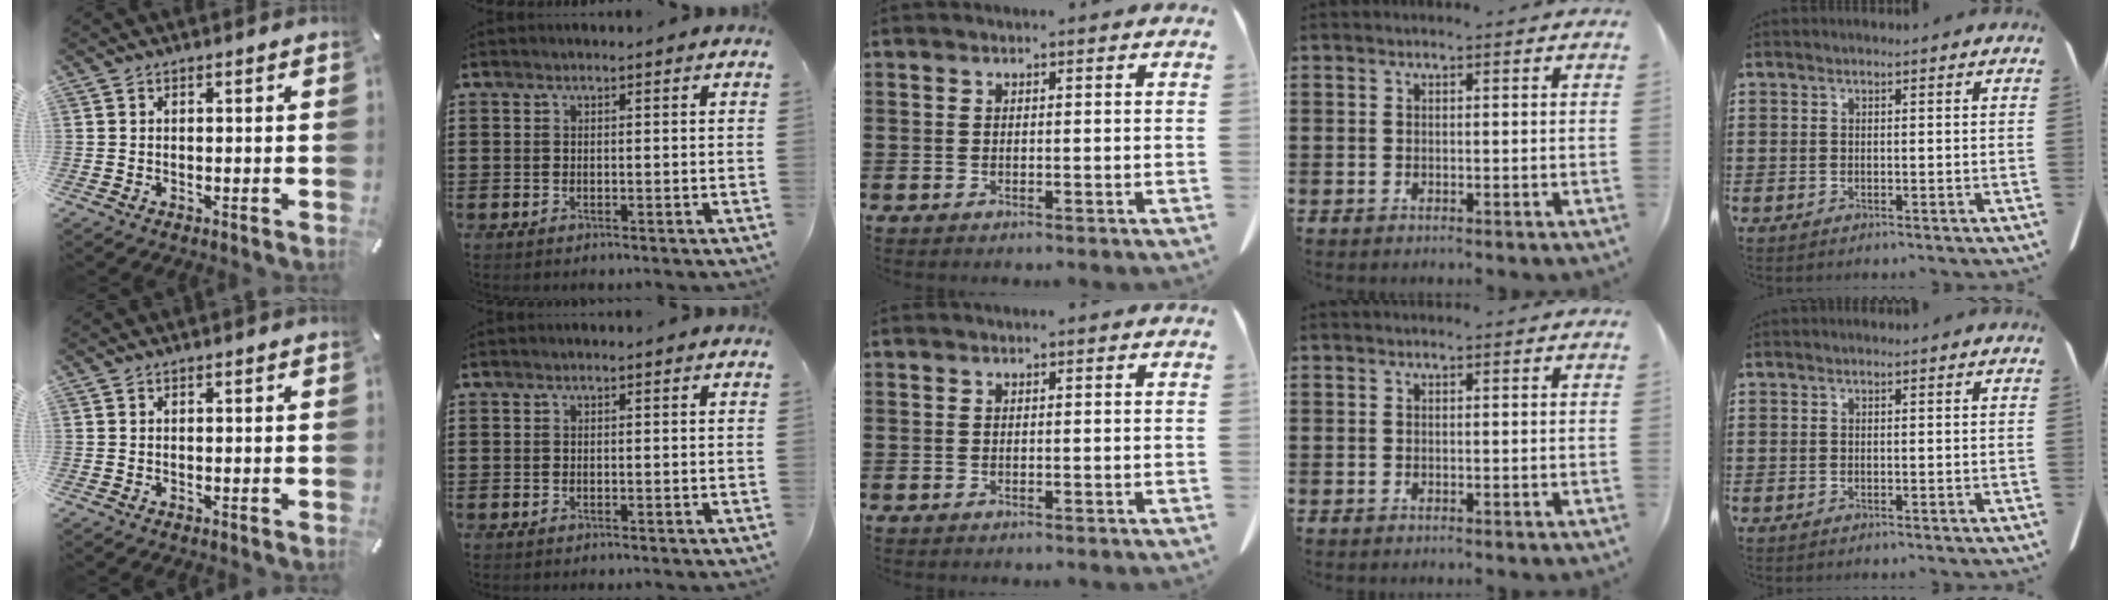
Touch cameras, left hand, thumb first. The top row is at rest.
{}